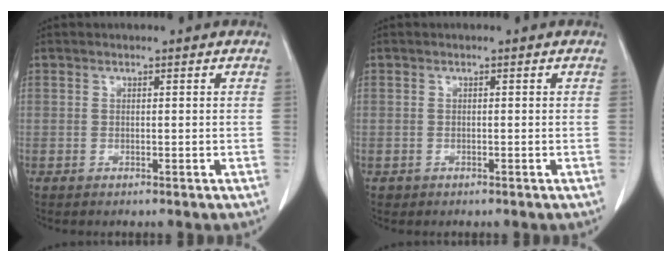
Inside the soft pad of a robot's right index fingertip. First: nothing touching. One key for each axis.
{"total": 0.5, "fx": -0.3, "fy": 0.5, "fz": 0.0, "tx": -0.006, "ty": 0.003, "tz": -0.004}